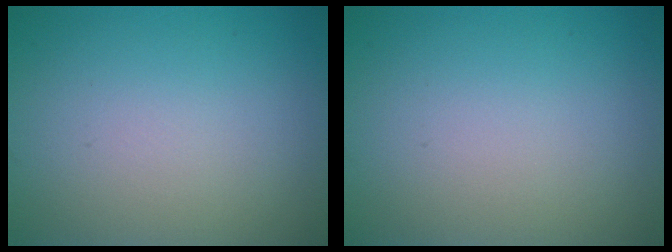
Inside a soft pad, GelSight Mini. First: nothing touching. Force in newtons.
{"total": 0.0}